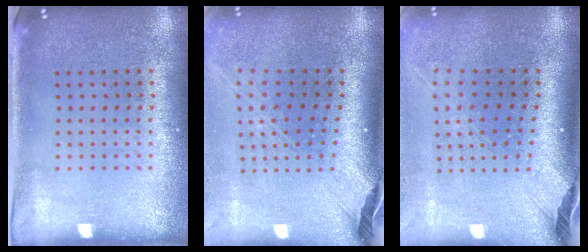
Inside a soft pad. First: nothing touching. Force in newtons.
{"total": 2.7, "press": 2.0, "slide": 1.9}
{"total": 2.7, "press": 2.0, "slide": 1.8}